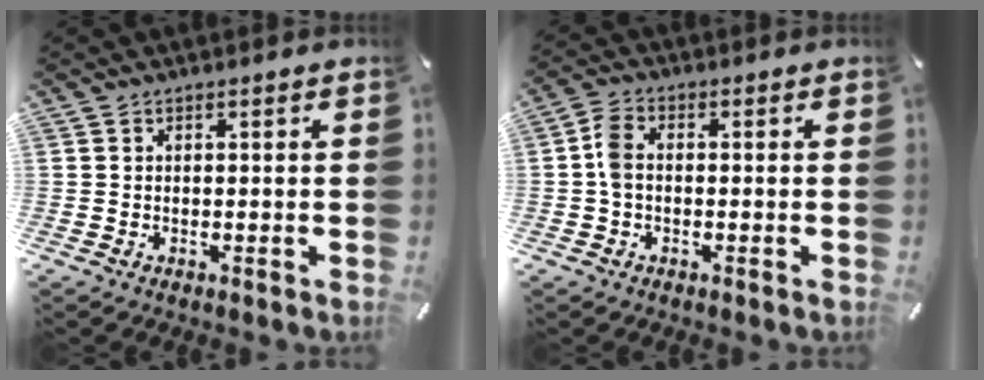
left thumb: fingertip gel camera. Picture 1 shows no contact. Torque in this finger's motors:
{"motor_torque": [0.46, 0.96, 0.27, -0.22, 0.18]}